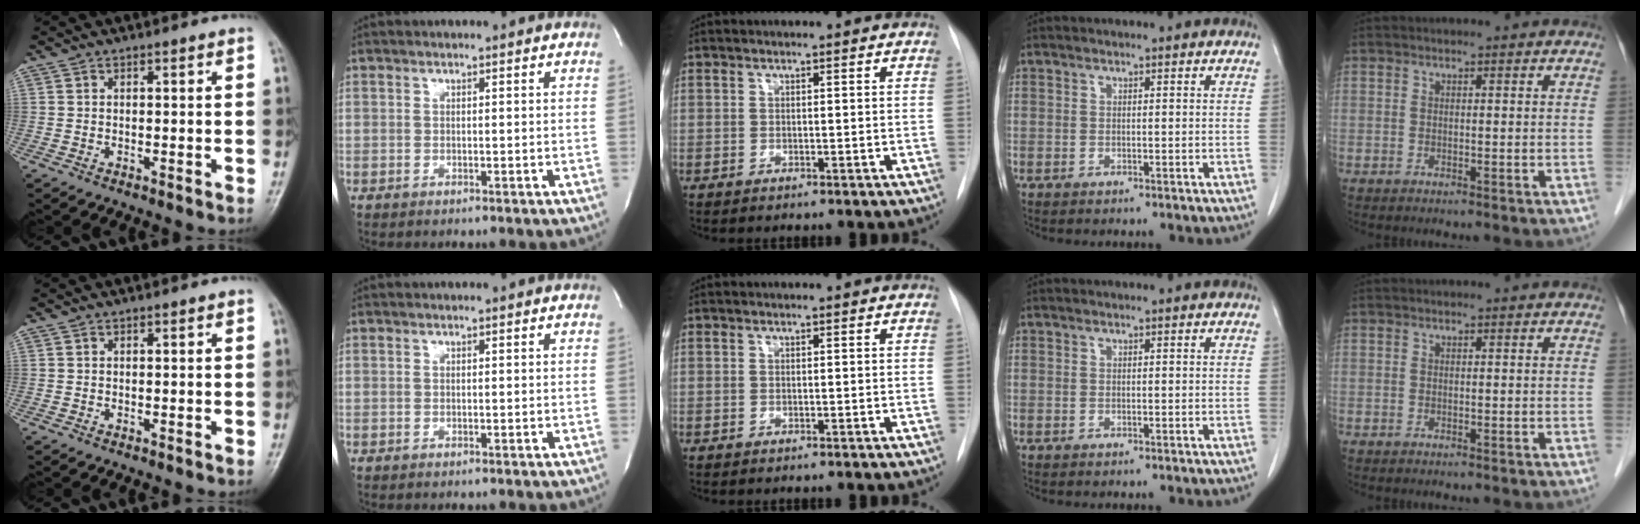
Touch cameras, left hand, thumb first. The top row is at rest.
{}